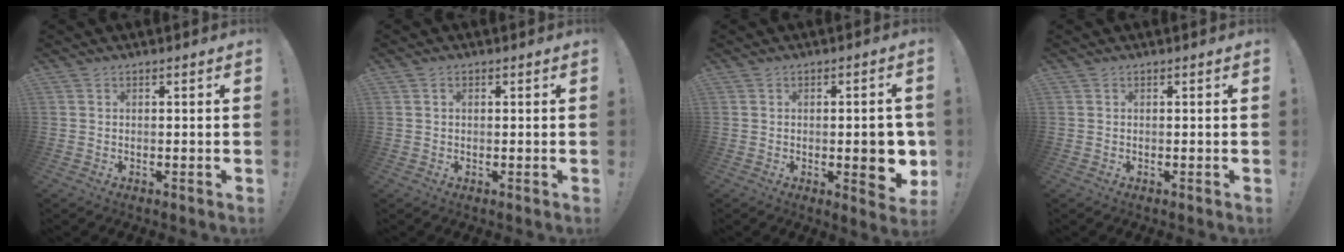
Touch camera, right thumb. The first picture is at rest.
{"total": 0.8, "force": [0.1, 0.6, 0.5], "torque": [-0.001, 0.000, 0.001]}
{"total": 8.6, "force": [-1.2, 2.7, 8.1], "torque": [-0.090, -0.005, -0.017]}
{"total": 0.0}